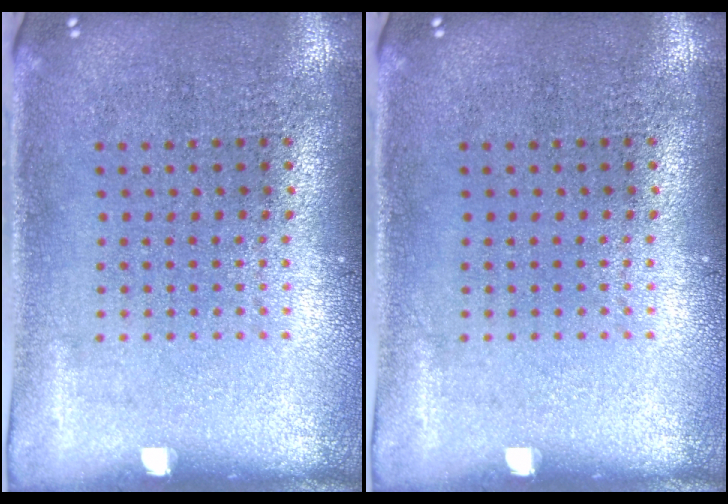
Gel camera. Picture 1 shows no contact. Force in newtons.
{"total": 0.0}